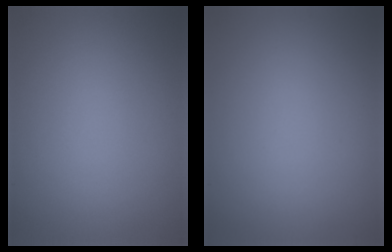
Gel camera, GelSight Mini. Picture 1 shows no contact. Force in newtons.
{"total": 0.0}